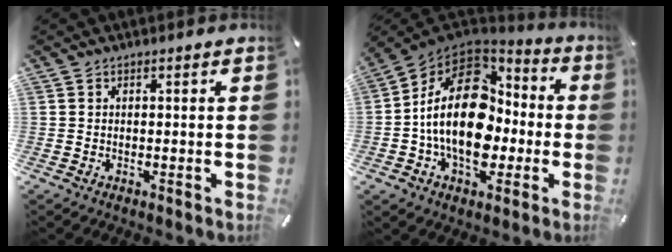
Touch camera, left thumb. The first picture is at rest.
{"total": 22.0, "force": [-1.5, 15.0, 16.1], "torque": [-0.298, 0.013, -0.021]}